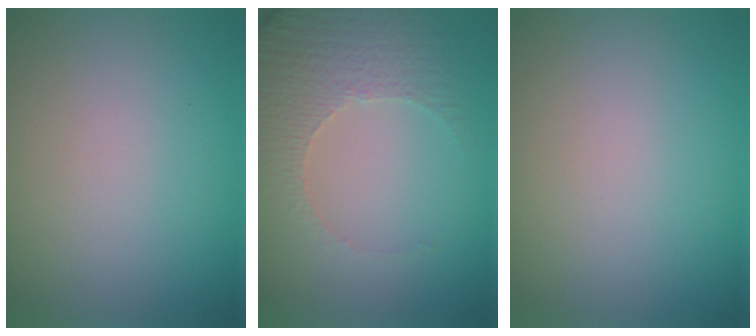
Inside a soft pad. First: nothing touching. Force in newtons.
{"total": 4.8, "press": 3.5, "slide": 3.3}
{"total": 0.0}